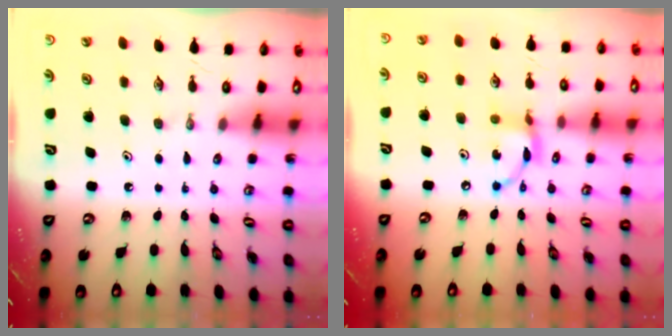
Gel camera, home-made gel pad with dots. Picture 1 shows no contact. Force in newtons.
{"total": 10.9, "press": 10.8, "slide": 0.7}